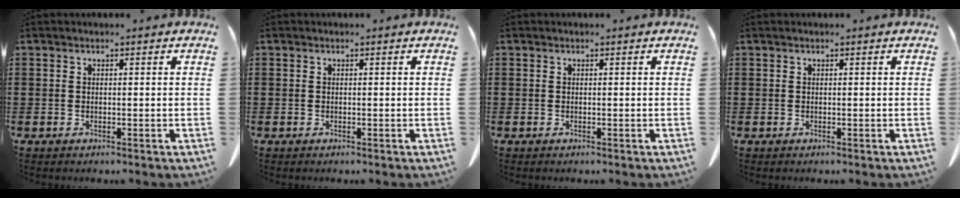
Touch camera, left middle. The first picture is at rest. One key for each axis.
{"total": 0.0}
{"total": 0.0}
{"total": 0.0}